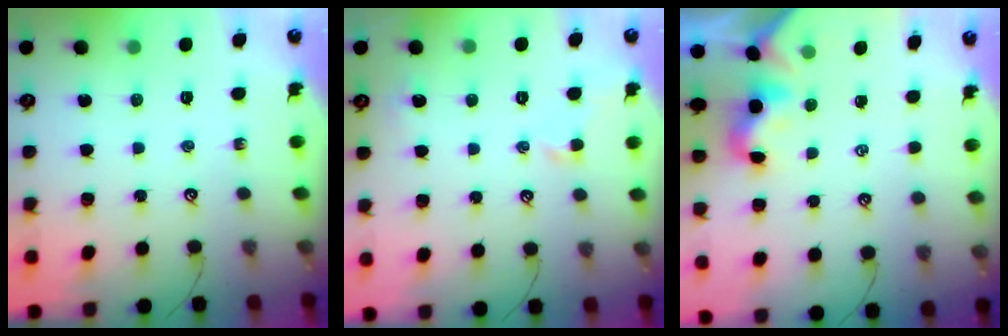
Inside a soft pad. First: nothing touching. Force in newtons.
{"total": 2.3, "press": 2.2, "slide": 0.7}
{"total": 1.9, "press": 1.8, "slide": 0.5}